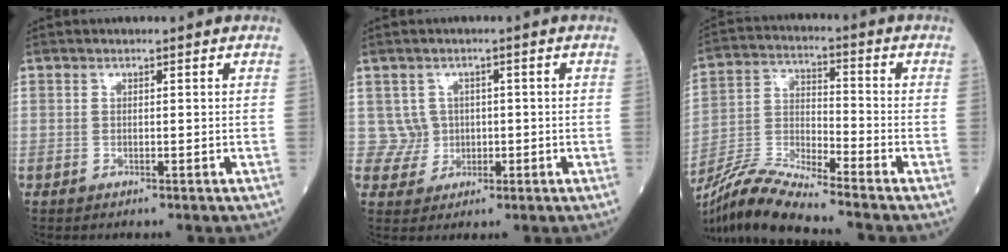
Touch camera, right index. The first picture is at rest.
{"total": 3.5, "force": [0.4, 3.5, -0.3], "torque": [0.016, 0.009, 0.010]}
{"total": 11.2, "force": [-10.4, -1.2, 4.1], "torque": [-0.086, -0.006, -0.199]}